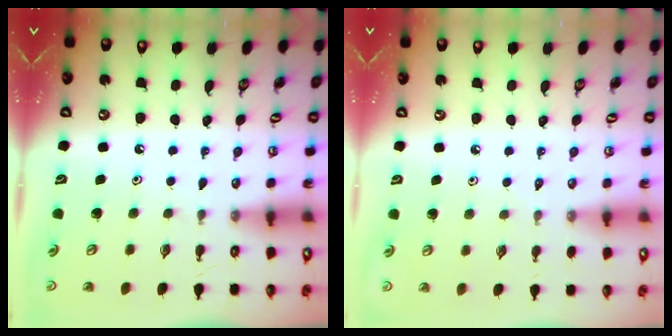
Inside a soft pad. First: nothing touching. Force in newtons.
{"total": 0.6, "press": 0.6, "slide": 0.3}